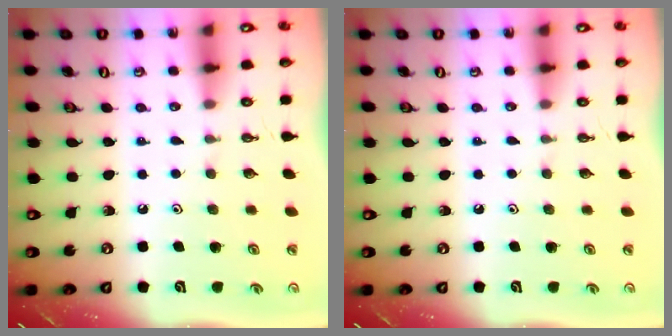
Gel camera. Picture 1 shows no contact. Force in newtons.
{"total": 0.0}